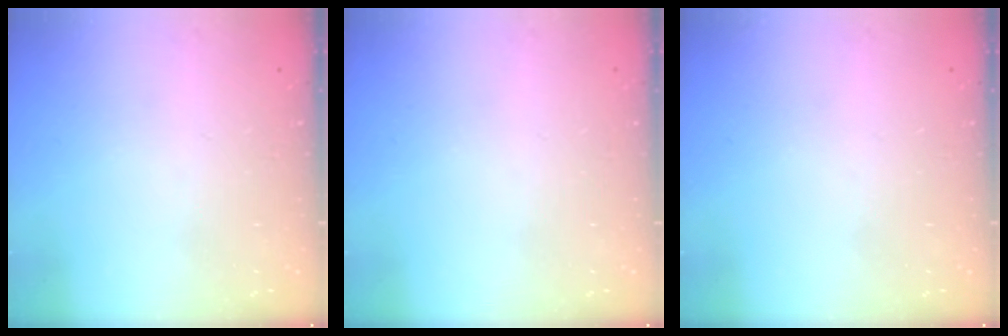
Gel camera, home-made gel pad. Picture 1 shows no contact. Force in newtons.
{"total": 0.0}
{"total": 0.0}